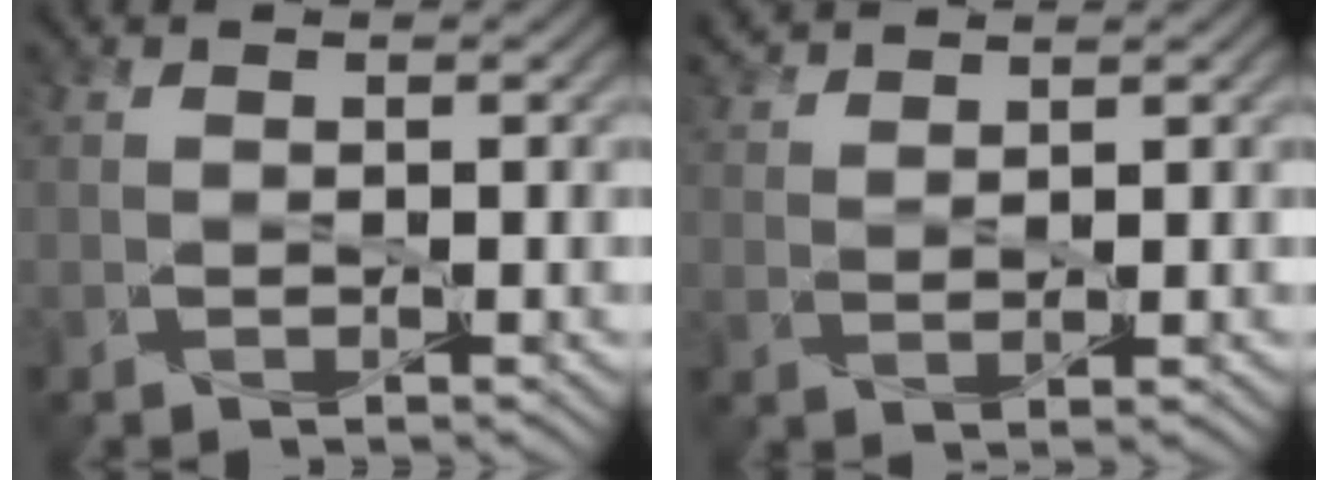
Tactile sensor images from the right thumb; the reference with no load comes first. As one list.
[{"total": 3.3, "force": [2.9, 0.4, 1.6], "torque": [-0.037, 0.005, 0.059]}]